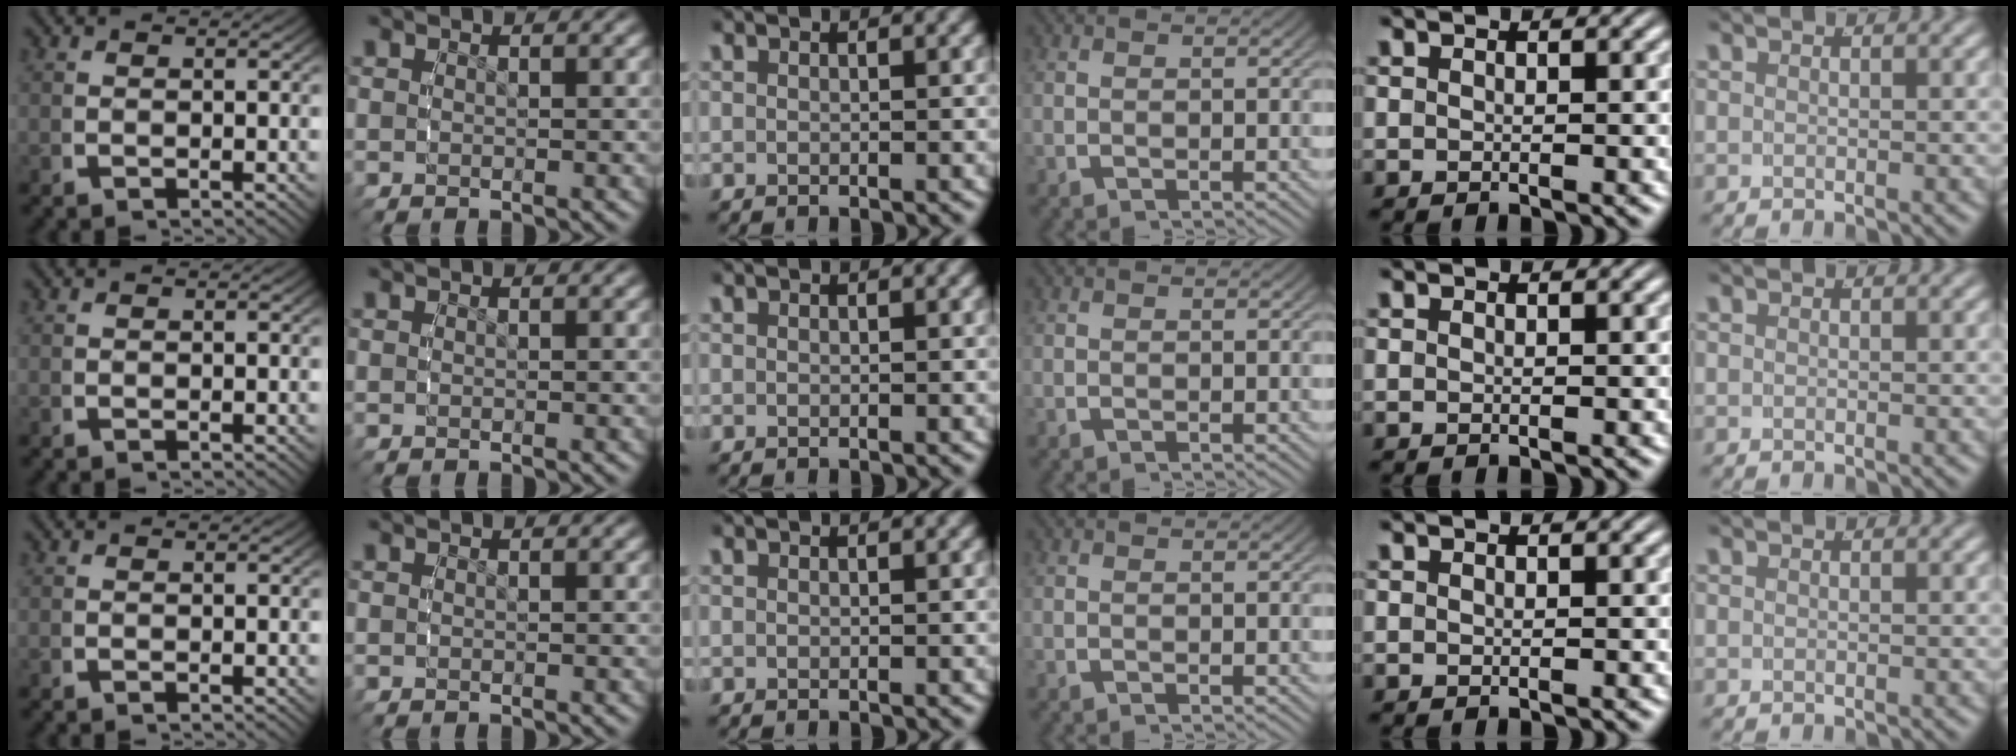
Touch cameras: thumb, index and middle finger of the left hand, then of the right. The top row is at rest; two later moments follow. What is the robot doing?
{"motion": "reach", "object": "jewelry box"}